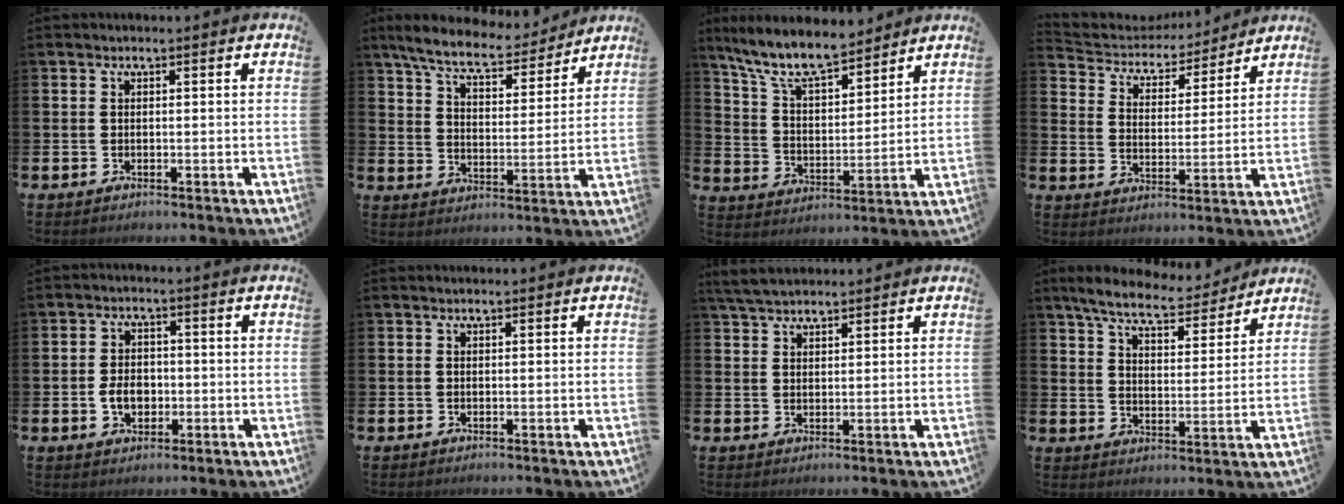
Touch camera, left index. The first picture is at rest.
{"total": 8.3, "force": [7.6, 1.6, 2.9], "torque": [-0.083, -0.044, 0.132]}
{"total": 9.5, "force": [8.4, 2.3, 3.7], "torque": [-0.109, -0.044, 0.152]}
{"total": 4.7, "force": [4.3, 1.9, 0.1], "torque": [-0.039, -0.038, 0.068]}
{"total": 3.8, "force": [-0.7, 2.8, 2.5], "torque": [-0.032, -0.001, -0.020]}
{"total": 0.0}
{"total": 4.1, "force": [3.8, 1.0, 1.3], "torque": [-0.033, -0.008, 0.072]}
{"total": 7.6, "force": [7.1, 1.4, 2.4], "torque": [-0.072, -0.039, 0.124]}